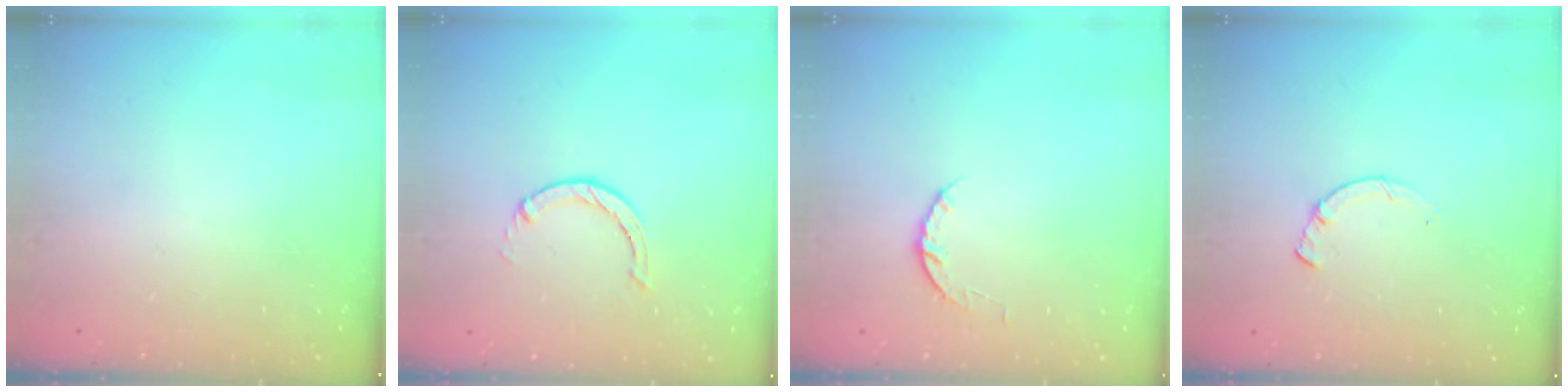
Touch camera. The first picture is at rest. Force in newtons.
{"total": 1.0, "press": 0.9, "slide": 0.3}
{"total": 4.1, "press": 4.1, "slide": 0.6}
{"total": 1.4, "press": 1.4, "slide": 0.2}